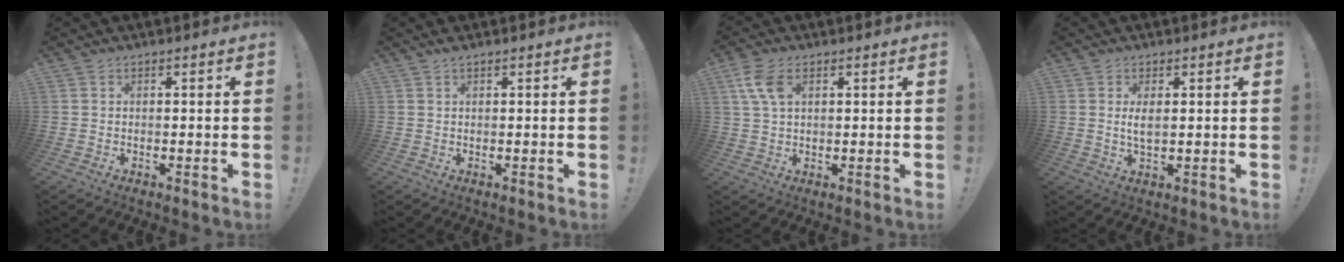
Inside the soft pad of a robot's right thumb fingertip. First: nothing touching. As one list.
[{"total": 0.9, "force": [0.7, -0.2, 0.6], "torque": [-0.015, 0.002, 0.013]}, {"total": 7.3, "force": [2.8, 4.1, 5.4], "torque": [-0.112, -0.002, 0.053]}, {"total": 3.4, "force": [0.7, 1.1, 3.1], "torque": [-0.057, -0.008, 0.008]}]